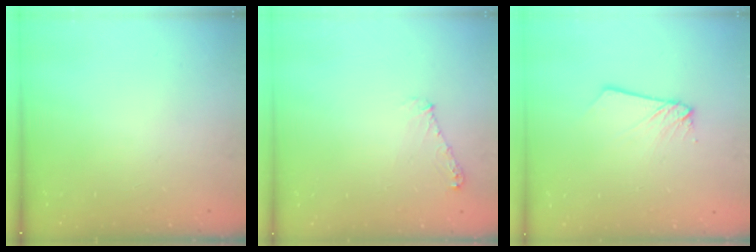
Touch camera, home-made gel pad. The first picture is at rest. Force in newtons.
{"total": 5.7, "press": 5.7, "slide": 0.5}
{"total": 2.5, "press": 2.5, "slide": 0.1}